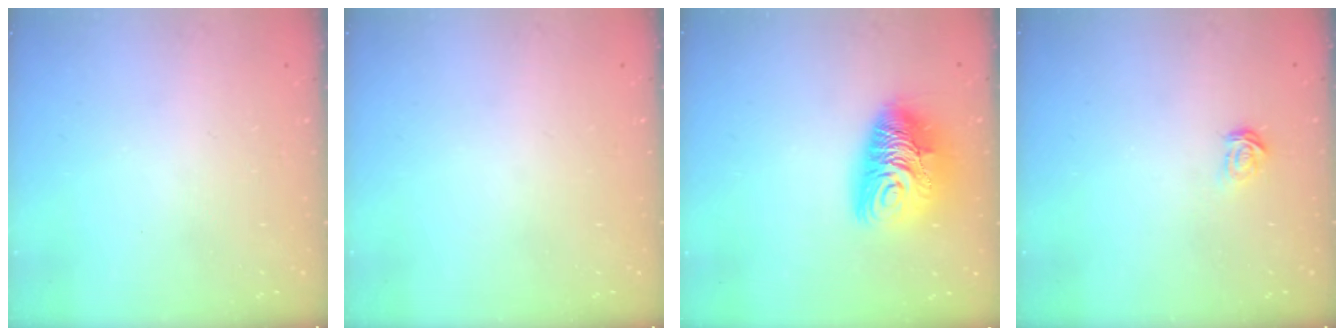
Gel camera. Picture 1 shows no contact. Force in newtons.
{"total": 0.0}
{"total": 13.9, "press": 13.8, "slide": 1.5}
{"total": 2.1, "press": 2.1, "slide": 0.2}